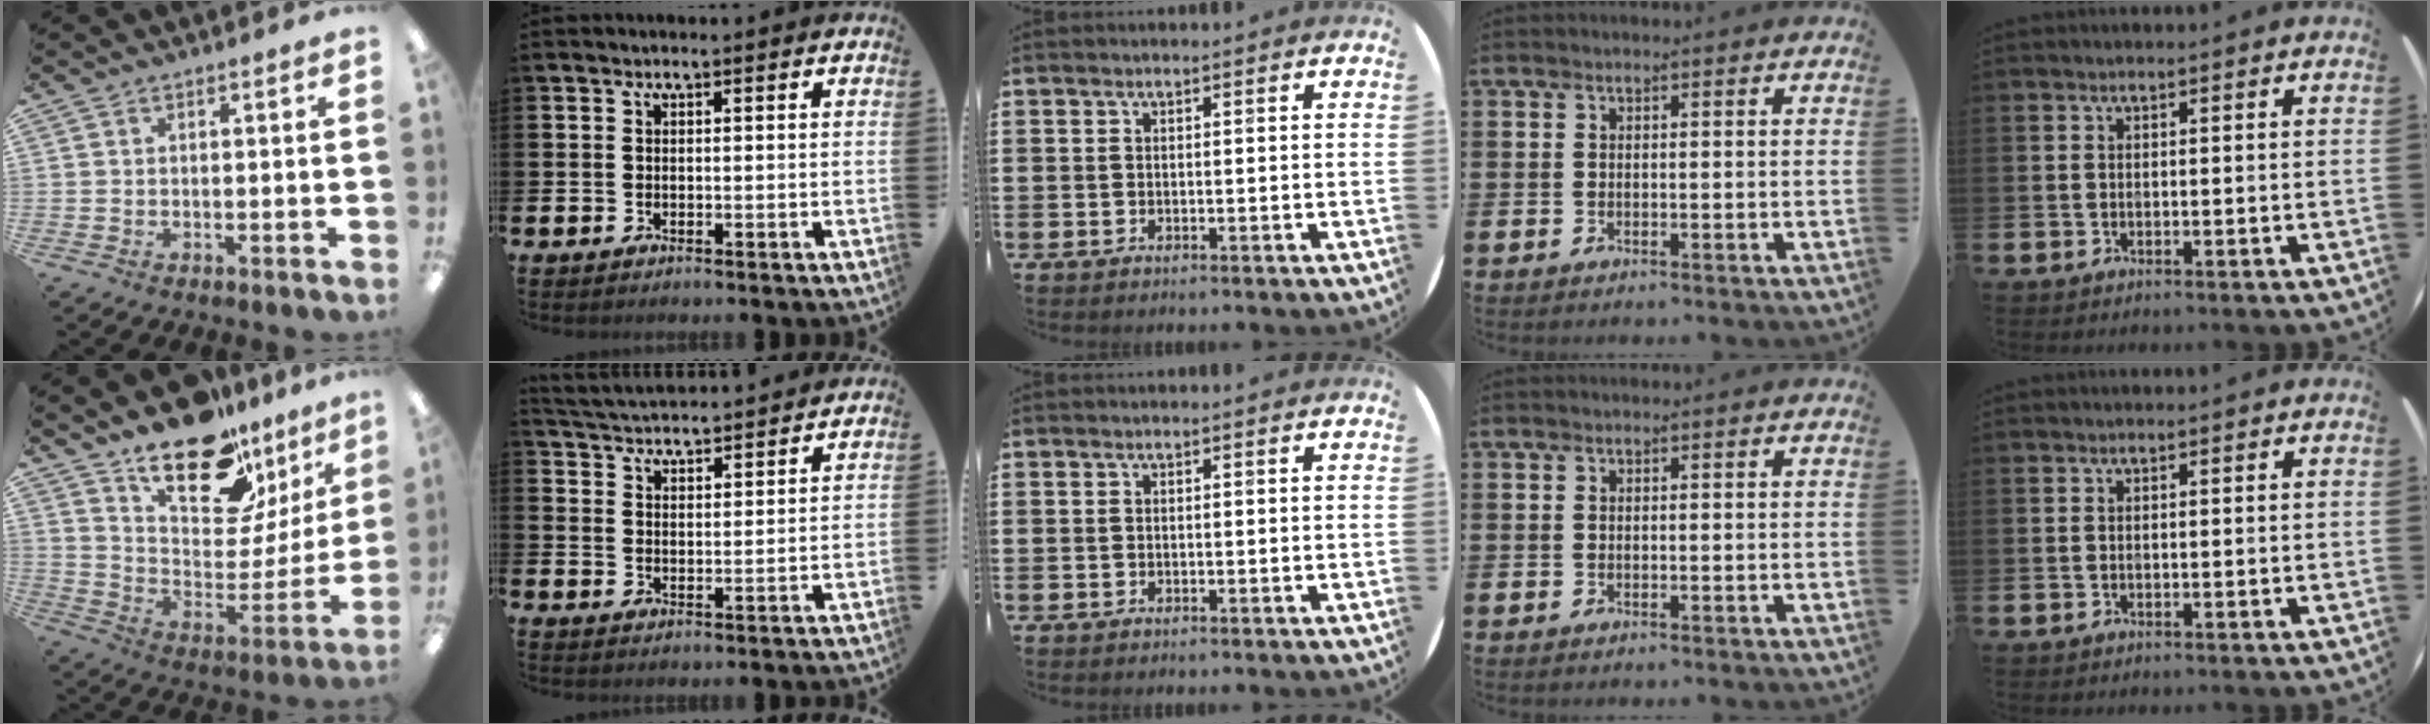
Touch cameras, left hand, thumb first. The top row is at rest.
{"thumb": {"total": 19.7, "force": [15.0, 8.9, 9.3], "torque": [-0.145, -0.110, 0.262]}, "index": {"total": 4.3, "force": [4.3, 0.4, -0.2], "torque": [-0.020, -0.032, 0.076]}}